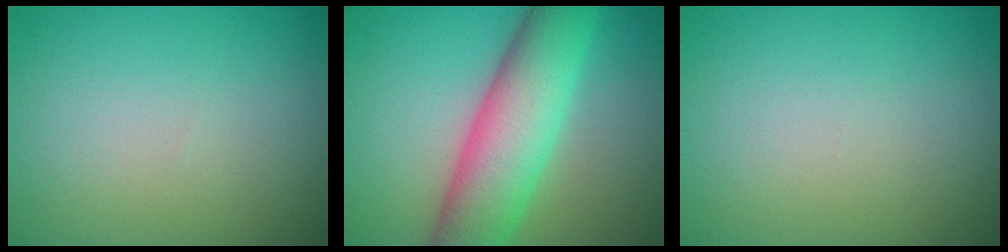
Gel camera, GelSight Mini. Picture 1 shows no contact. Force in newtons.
{"total": 9.0, "press": 9.0, "slide": 0.3}
{"total": 0.0}